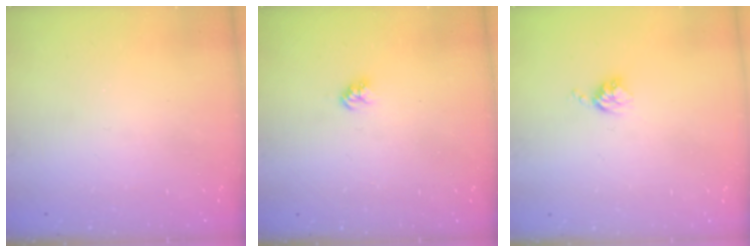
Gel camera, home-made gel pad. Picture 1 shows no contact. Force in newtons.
{"total": 3.0, "press": 3.0, "slide": 0.3}
{"total": 3.6, "press": 3.6, "slide": 0.6}